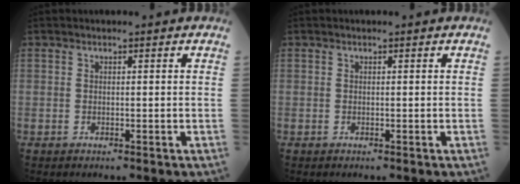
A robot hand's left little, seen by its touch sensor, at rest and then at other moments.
{"total": 0.0}